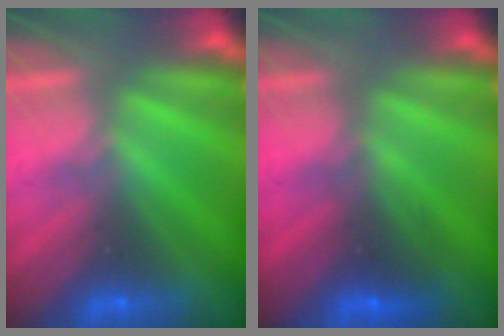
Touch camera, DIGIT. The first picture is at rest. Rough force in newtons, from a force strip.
{"total": 2.7}